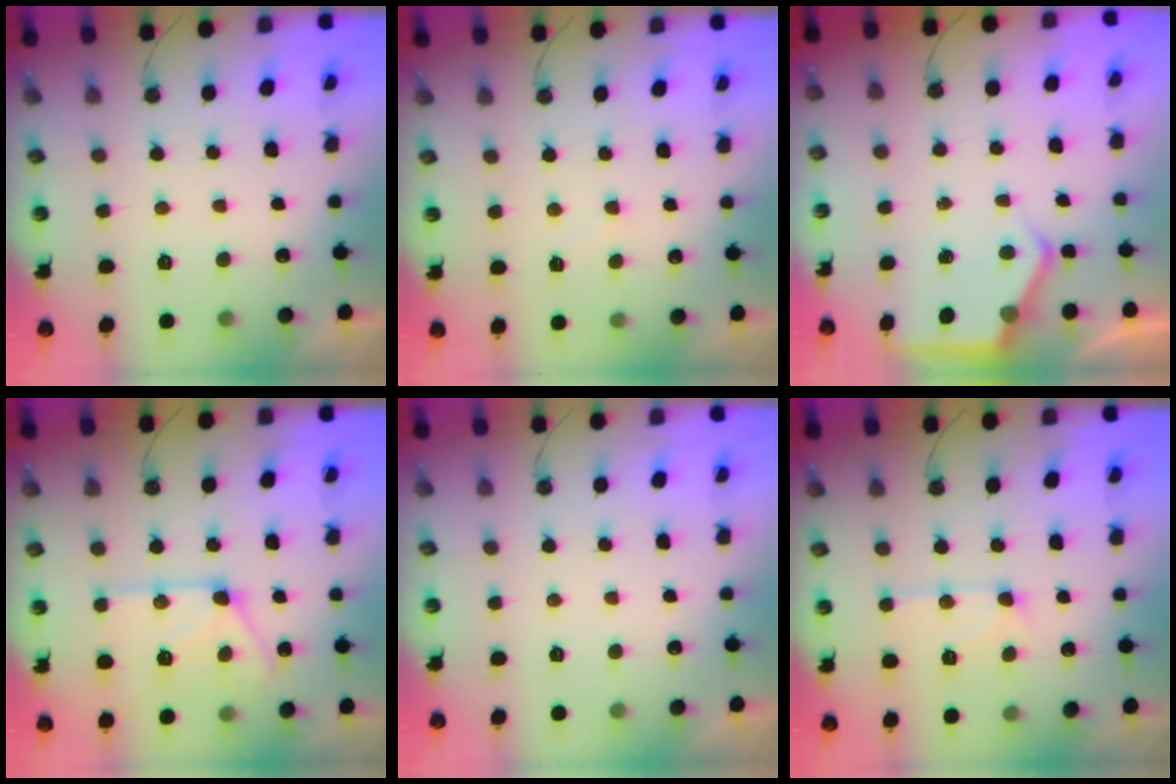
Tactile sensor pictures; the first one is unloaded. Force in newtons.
{"total": 2.0, "press": 2.0, "slide": 0.4}
{"total": 4.9, "press": 4.9, "slide": 0.5}
{"total": 15.8, "press": 15.8, "slide": 1.2}
{"total": 0.0}
{"total": 10.9, "press": 10.9, "slide": 1.0}